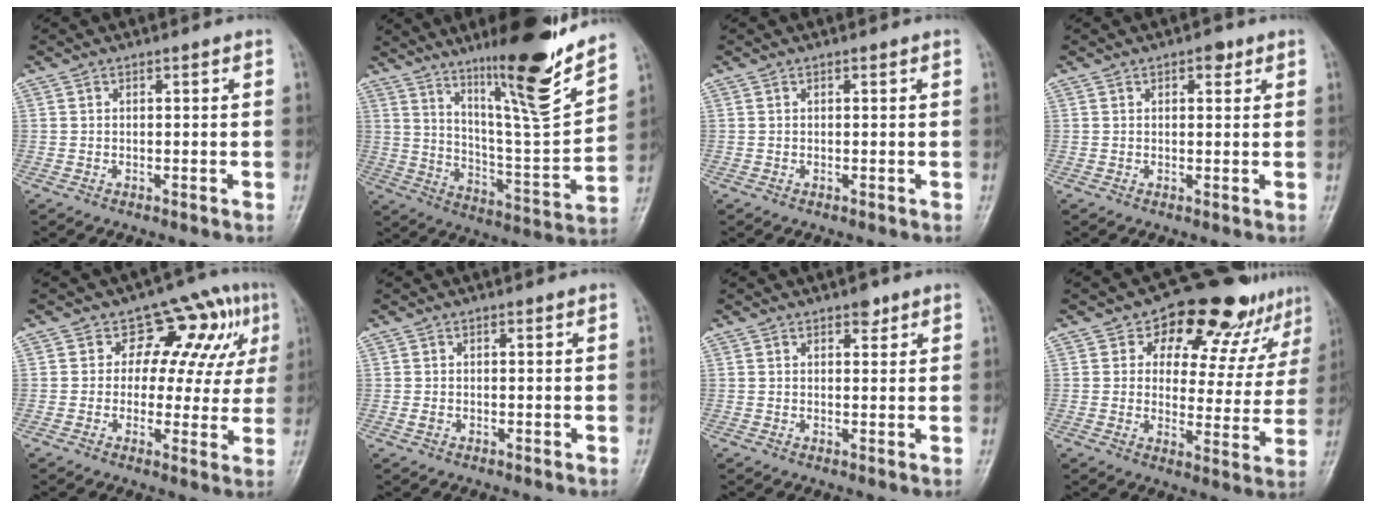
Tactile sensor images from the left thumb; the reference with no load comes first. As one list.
[{"total": 19.5, "force": [13.8, 2.0, 13.7], "torque": [-0.186, -0.091, 0.231]}, {"total": 0.0}, {"total": 2.3, "force": [1.3, 1.3, 1.5], "torque": [-0.008, -0.002, 0.015]}, {"total": 10.9, "force": [3.9, 7.4, 7.0], "torque": [-0.028, 0.002, 0.043]}, {"total": 0.9, "force": [-0.1, 0.7, 0.5], "torque": [-0.009, -0.001, -0.002]}, {"total": 2.2, "force": [1.5, 1.2, 1.1], "torque": [-0.003, -0.007, 0.018]}, {"total": 16.9, "force": [11.7, 9.1, 8.3], "torque": [-0.049, -0.051, 0.143]}]